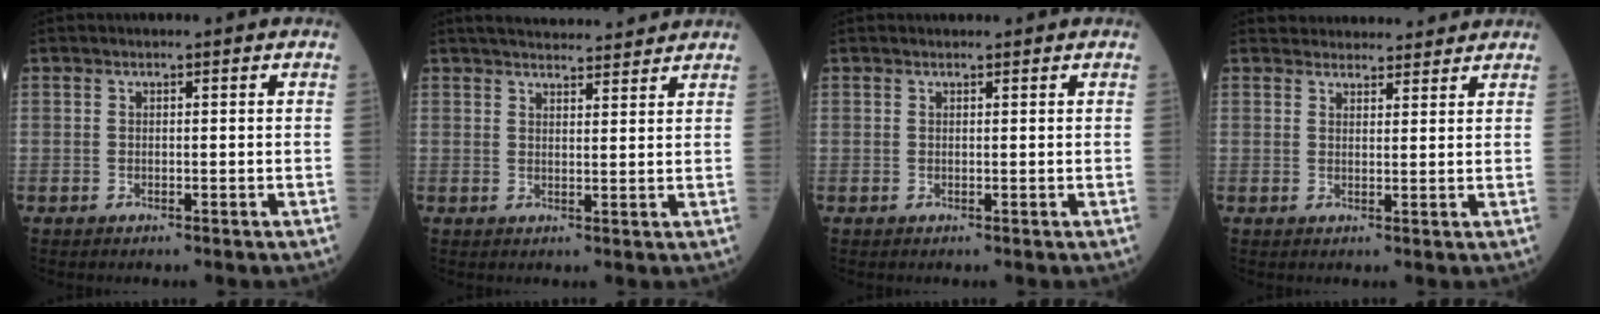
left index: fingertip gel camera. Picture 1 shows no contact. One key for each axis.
{"total": 11.5, "fx": 10.8, "fy": 1.4, "fz": 3.7, "tx": -0.052, "ty": 0.020, "tz": 0.147}
{"total": 0.8, "fx": 0.7, "fy": 0.2, "fz": 0.1, "tx": -0.009, "ty": 0.005, "tz": 0.012}
{"total": 8.0, "fx": 7.6, "fy": 2.2, "fz": 0.9, "tx": 0.006, "ty": 0.022, "tz": 0.089}